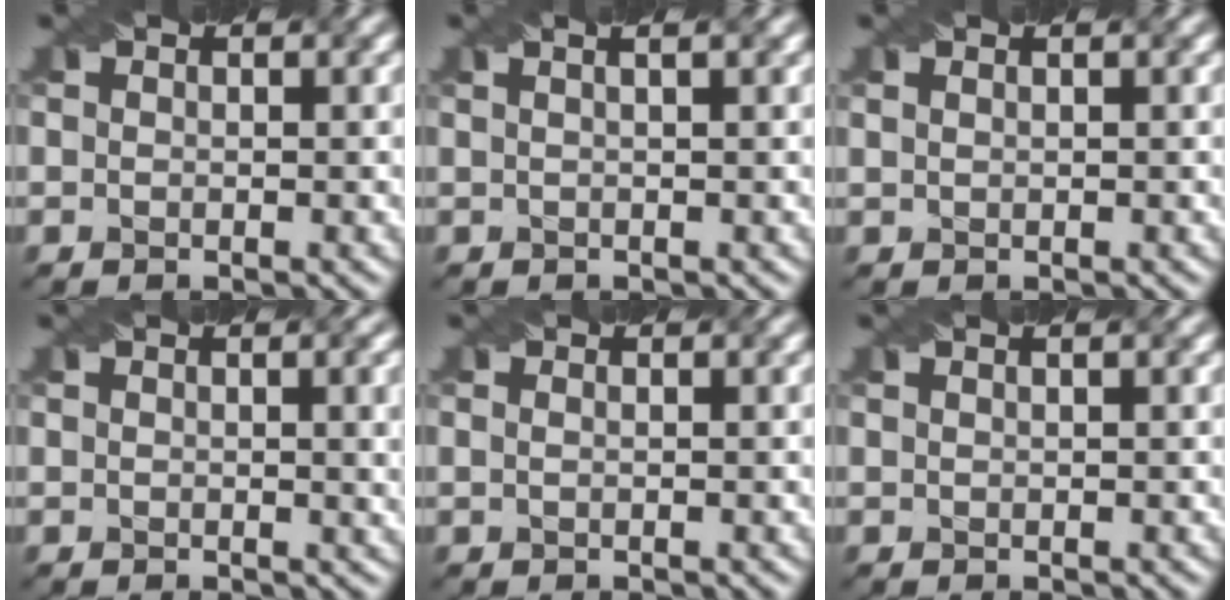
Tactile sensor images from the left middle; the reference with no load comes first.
{"total": 3.9, "force": [1.7, 2.1, 2.8], "torque": [-0.007, 0.027, -0.014]}
{"total": 1.1, "force": [0.8, 0.5, 0.6], "torque": [-0.008, -0.004, 0.004]}
{"total": 3.3, "force": [0.6, 1.1, 3.1], "torque": [-0.028, 0.005, 0.009]}
{"total": 1.1, "force": [0.5, 0.6, 0.7], "torque": [-0.005, 0.000, -0.007]}
{"total": 1.9, "force": [1.1, 0.9, 1.2], "torque": [-0.002, 0.002, -0.006]}